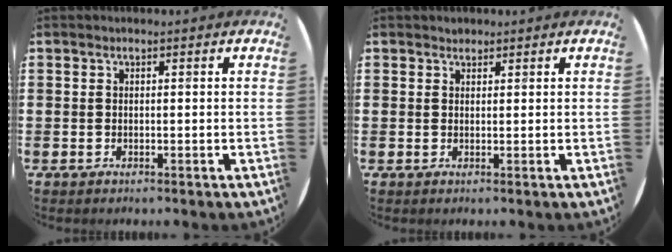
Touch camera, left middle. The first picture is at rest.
{"total": 0.8, "force": [0.8, 0.2, -0.2], "torque": [0.012, 0.000, 0.013]}